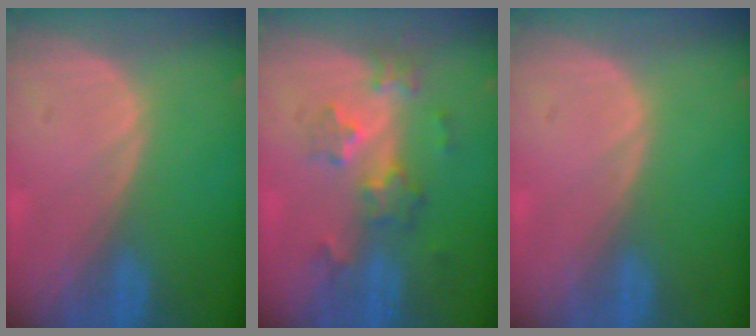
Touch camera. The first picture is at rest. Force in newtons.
{"total": 6.3, "press": 5.5, "slide": 3.0}
{"total": 0.0}